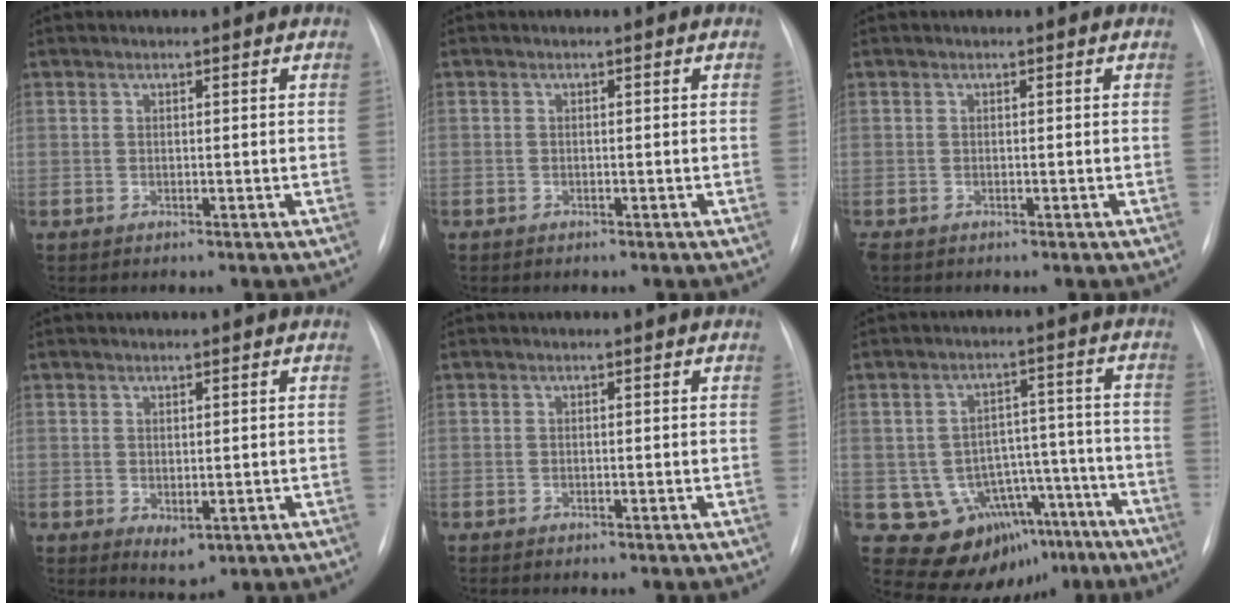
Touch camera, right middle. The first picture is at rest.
{"total": 0.5, "force": [-0.4, 0.4, 0.0], "torque": [-0.005, 0.003, -0.006]}
{"total": 1.1, "force": [-0.7, 0.6, 0.5], "torque": [-0.009, 0.000, -0.009]}
{"total": 2.7, "force": [-0.5, 1.5, 2.2], "torque": [-0.030, -0.008, 0.006]}
{"total": 0.8, "force": [-0.6, 0.2, 0.4], "torque": [-0.010, -0.002, -0.008]}
{"total": 14.3, "force": [-7.9, 10.6, 5.4], "torque": [-0.056, 0.064, -0.096]}